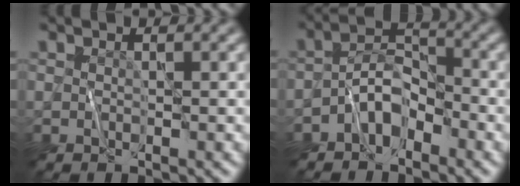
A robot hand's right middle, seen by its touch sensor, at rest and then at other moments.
{"total": 3.5, "force": [-2.2, 1.8, 1.9], "torque": [-0.026, 0.012, -0.051]}